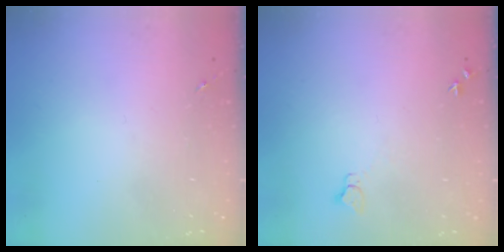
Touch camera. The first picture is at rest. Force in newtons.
{"total": 4.1, "press": 4.0, "slide": 0.5}